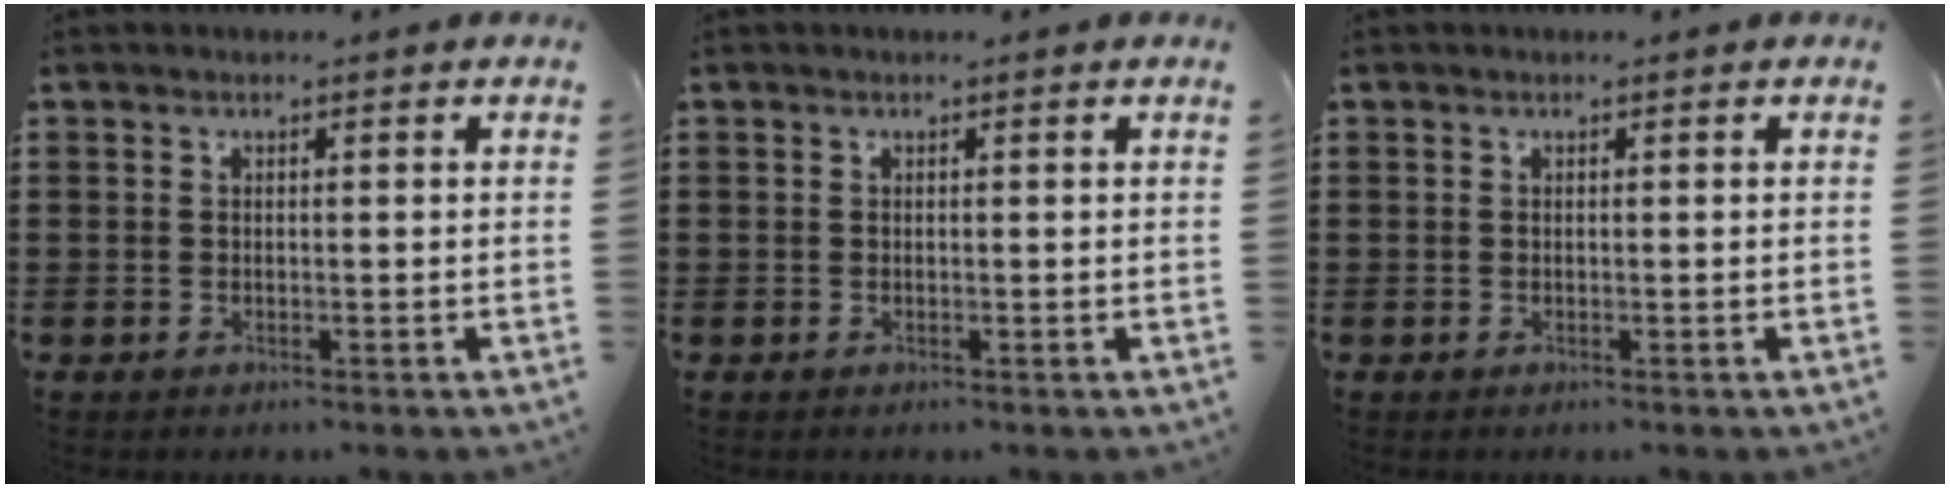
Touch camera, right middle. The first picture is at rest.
{"total": 0.0}
{"total": 0.0}